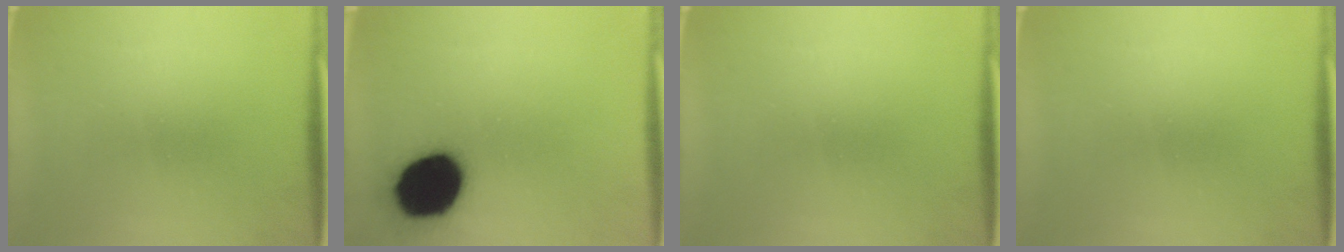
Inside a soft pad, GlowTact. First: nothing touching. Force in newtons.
{"total": 18.9}
{"total": 0.0}
{"total": 0.0}